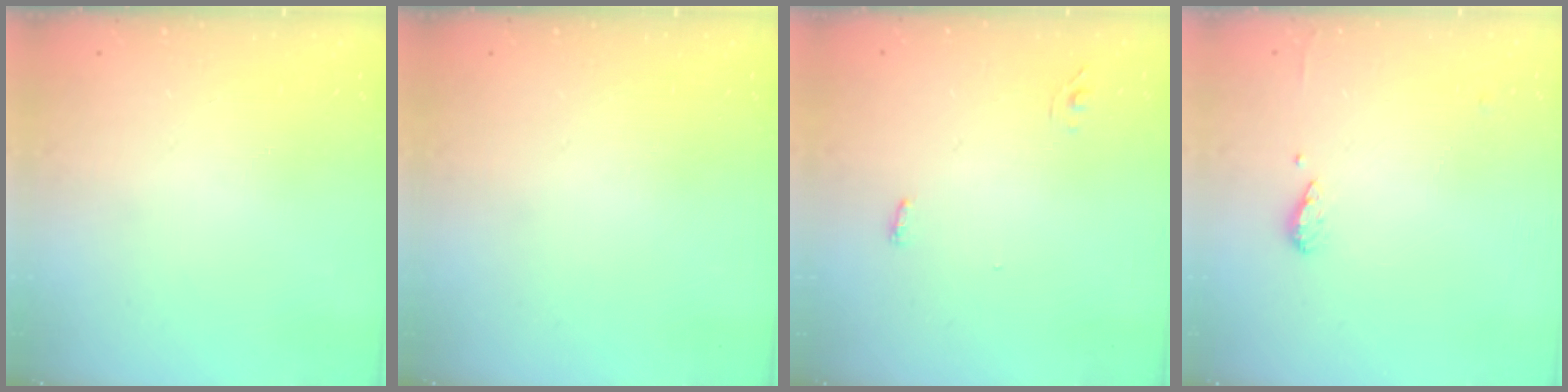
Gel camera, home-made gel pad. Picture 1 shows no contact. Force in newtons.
{"total": 0.0}
{"total": 3.3, "press": 2.9, "slide": 1.7}
{"total": 6.1, "press": 6.0, "slide": 0.7}